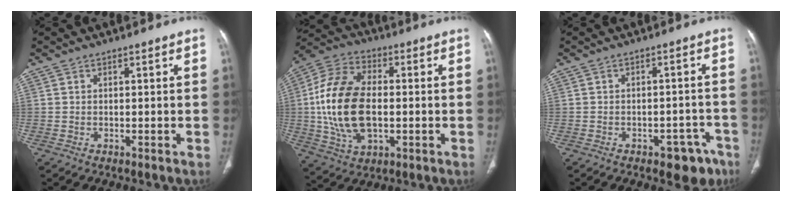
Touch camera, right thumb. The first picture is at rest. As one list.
[{"total": 18.7, "force": [-0.4, 11.1, 15.0], "torque": [-0.296, 0.012, -0.004]}, {"total": 6.7, "force": [-4.2, 3.6, 3.9], "torque": [-0.023, 0.030, -0.049]}]